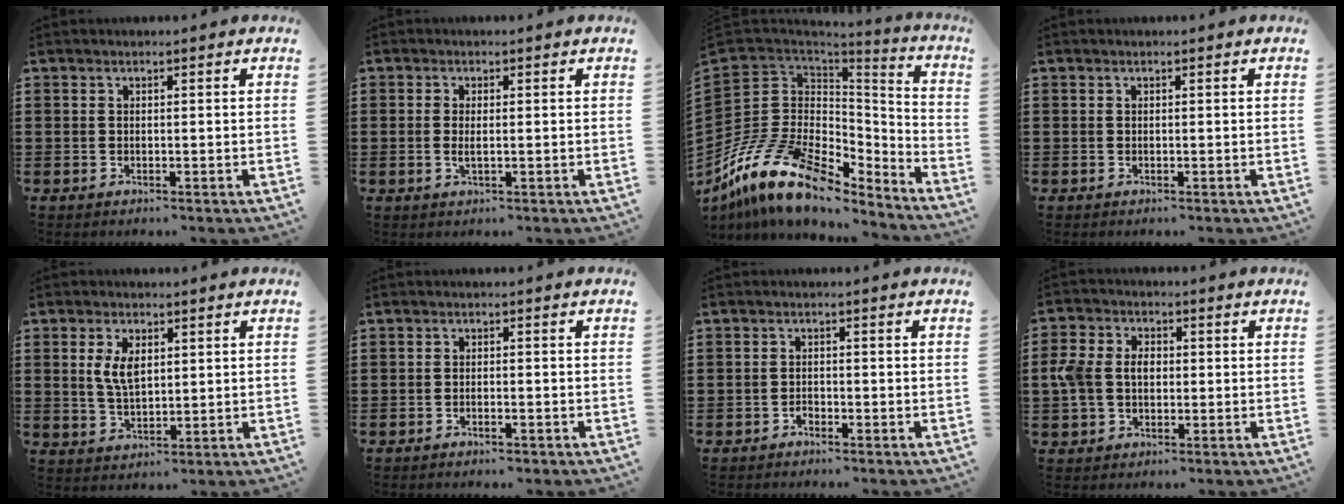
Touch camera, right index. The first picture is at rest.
{"total": 1.7, "force": [0.0, 0.5, 1.7], "torque": [-0.030, -0.002, 0.000]}
{"total": 16.4, "force": [-10.4, 8.9, 9.2], "torque": [-0.222, 0.023, -0.192]}
{"total": 0.0}
{"total": 4.7, "force": [1.2, 2.2, 4.0], "torque": [-0.084, 0.007, 0.021]}
{"total": 1.1, "force": [-0.9, 0.1, 0.6], "torque": [-0.015, -0.005, -0.015]}
{"total": 1.1, "force": [-1.0, 0.5, -0.1], "torque": [0.001, 0.001, -0.021]}
{"total": 5.0, "force": [-0.2, 3.8, 3.3], "torque": [-0.091, 0.005, -0.011]}